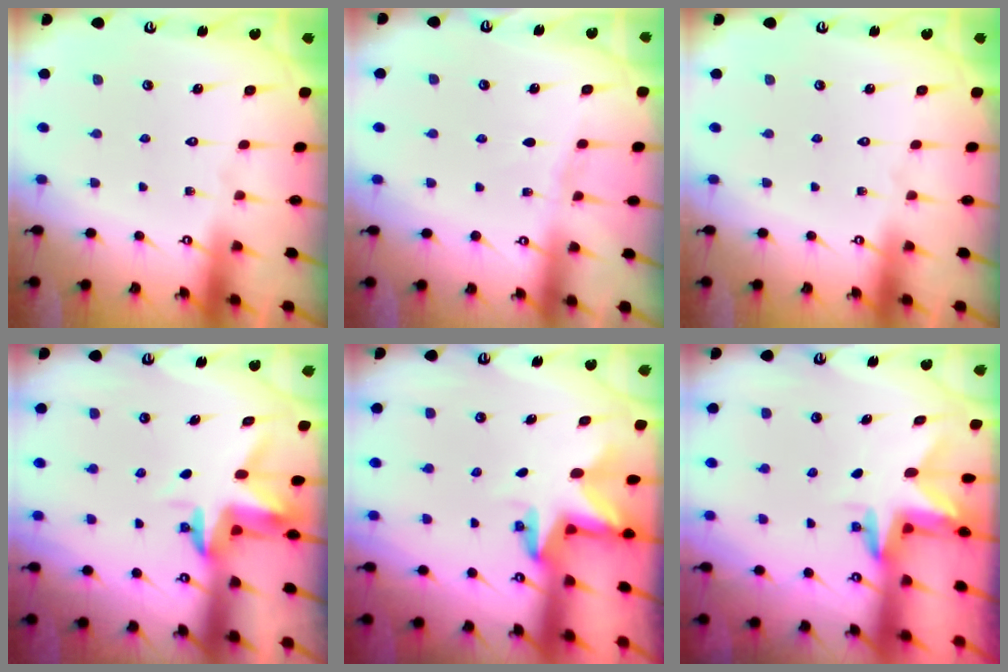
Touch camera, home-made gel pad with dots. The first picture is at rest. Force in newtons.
{"total": 1.9, "press": 1.9, "slide": 0.3}
{"total": 0.0}
{"total": 3.2, "press": 3.2, "slide": 0.5}
{"total": 2.9, "press": 2.9, "slide": 0.3}
{"total": 3.1, "press": 3.1, "slide": 0.2}